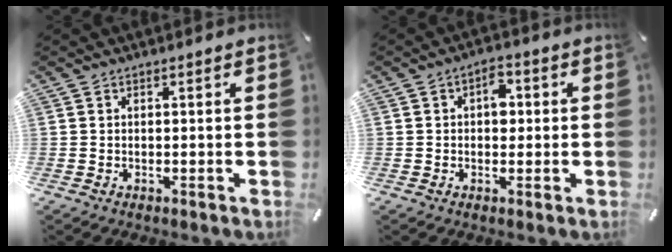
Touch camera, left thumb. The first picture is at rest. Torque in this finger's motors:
{"motor_torque": [0.64, 1.00, 0.47, -0.26, 0.15]}